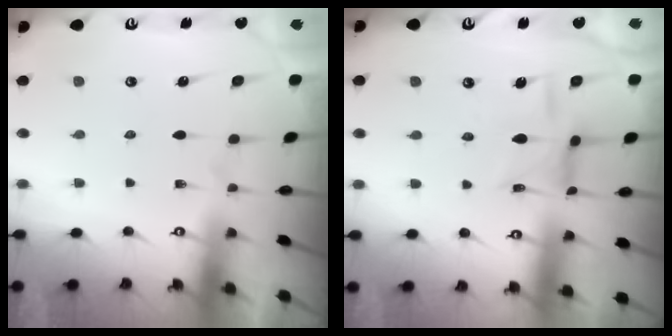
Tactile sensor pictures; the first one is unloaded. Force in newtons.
{"total": 8.9, "press": 8.9, "slide": 0.6}